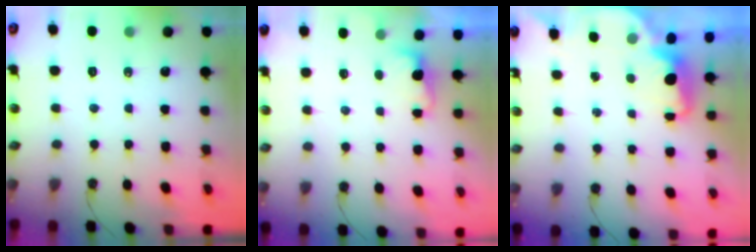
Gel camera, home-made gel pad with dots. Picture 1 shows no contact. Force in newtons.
{"total": 2.1, "press": 2.0, "slide": 0.9}
{"total": 2.4, "press": 2.3, "slide": 0.6}